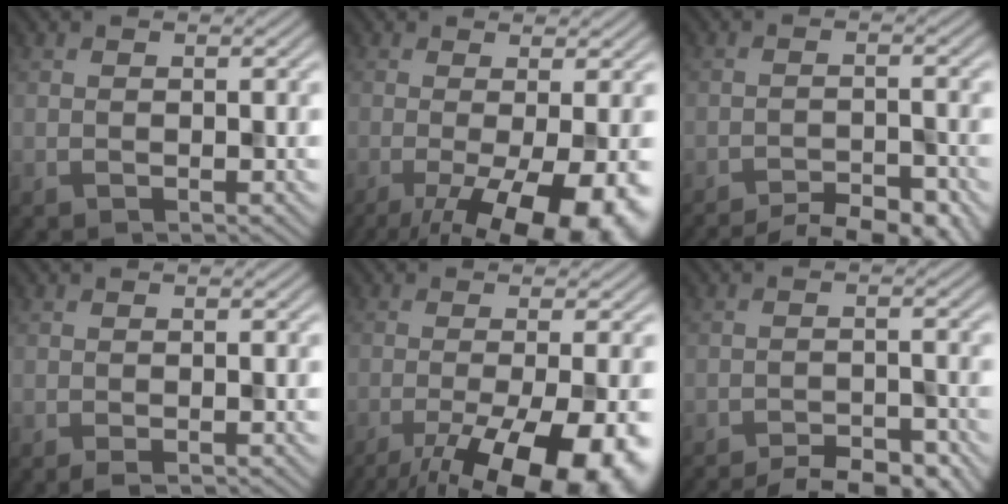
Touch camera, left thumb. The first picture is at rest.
{"total": 12.7, "force": [-5.2, 3.8, 11.0], "torque": [-0.151, -0.013, -0.070]}
{"total": 8.4, "force": [-7.3, 2.1, 3.6], "torque": [-0.055, -0.001, -0.096]}
{"total": 1.1, "force": [-0.7, 0.3, 0.8], "torque": [-0.017, -0.005, -0.011]}
{"total": 15.2, "force": [-8.2, 4.5, 12.0], "torque": [-0.171, -0.025, -0.109]}
{"total": 6.4, "force": [-5.5, 1.5, 2.8], "torque": [-0.047, 0.000, -0.078]}